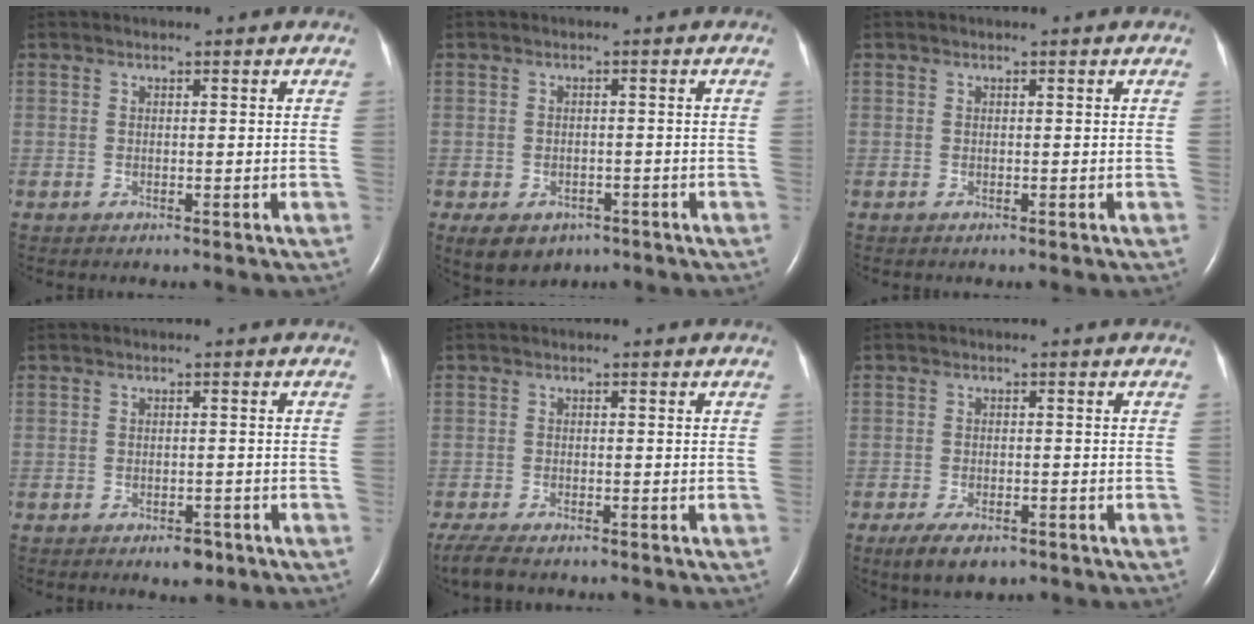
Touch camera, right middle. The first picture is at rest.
{"total": 6.5, "force": [-4.0, 4.4, 2.7], "torque": [-0.045, 0.003, -0.049]}
{"total": 0.0}
{"total": 2.4, "force": [-1.6, 1.2, 1.4], "torque": [-0.018, 0.000, -0.015]}
{"total": 5.4, "force": [-4.4, 1.4, 2.9], "torque": [-0.058, -0.015, -0.070]}
{"total": 5.2, "force": [-3.5, 2.1, 3.2], "torque": [-0.058, -0.007, -0.052]}